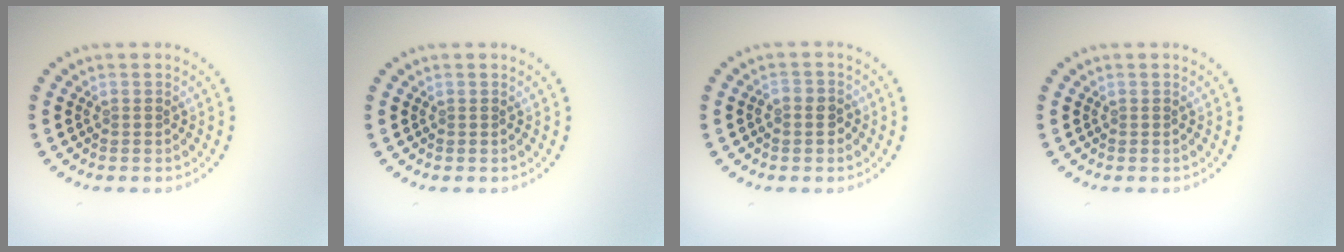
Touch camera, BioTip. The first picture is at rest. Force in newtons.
{"total": 0.0}
{"total": 1.3, "press": 1.3, "slide": 0.4}
{"total": 0.0}